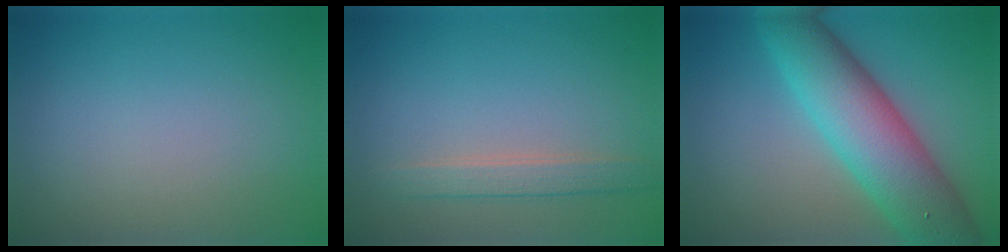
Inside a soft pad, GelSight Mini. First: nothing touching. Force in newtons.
{"total": 2.1, "press": 2.1, "slide": 0.2}
{"total": 9.1, "press": 9.1, "slide": 0.3}